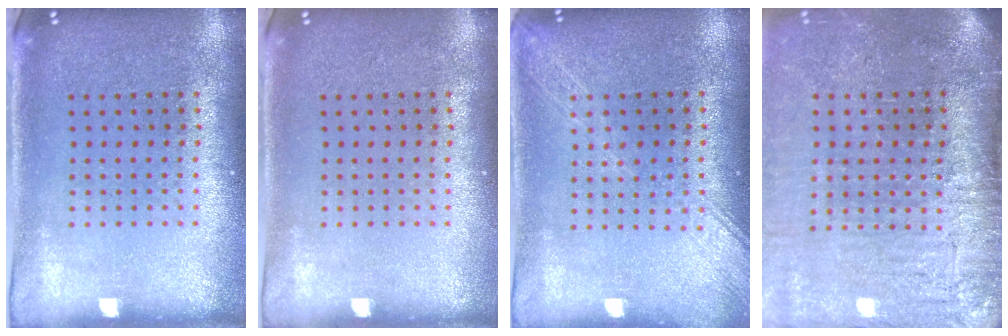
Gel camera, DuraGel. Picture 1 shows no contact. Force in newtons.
{"total": 0.0}
{"total": 1.8, "press": 1.7, "slide": 0.2}
{"total": 4.2, "press": 3.5, "slide": 2.3}